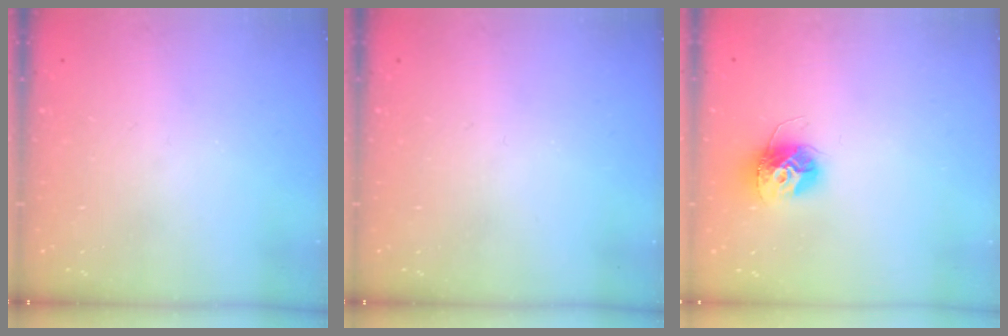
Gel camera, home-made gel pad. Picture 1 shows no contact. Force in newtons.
{"total": 0.0}
{"total": 11.8, "press": 11.8, "slide": 0.9}